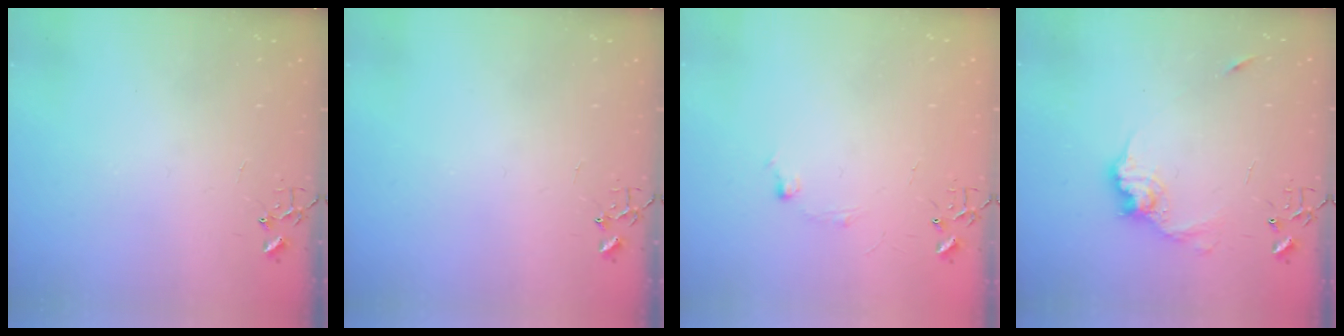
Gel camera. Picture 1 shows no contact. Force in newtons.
{"total": 0.0}
{"total": 5.8, "press": 5.7, "slide": 0.7}
{"total": 11.5, "press": 11.5, "slide": 0.8}